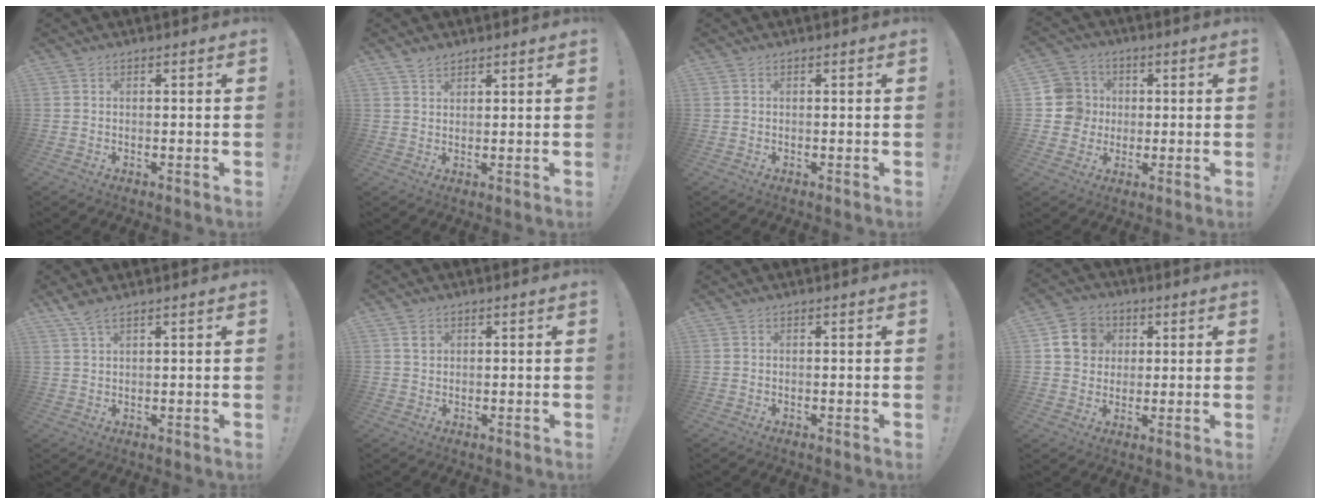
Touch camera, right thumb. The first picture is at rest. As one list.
[{"total": 2.9, "force": [2.4, 1.3, 0.8], "torque": [-0.005, -0.018, 0.043]}, {"total": 0.0}, {"total": 9.7, "force": [0.4, 9.5, 1.9], "torque": [-0.021, 0.005, 0.014]}, {"total": 3.6, "force": [2.8, 0.6, 2.2], "torque": [-0.051, -0.012, 0.051]}, {"total": 2.4, "force": [1.1, 2.1, 0.5], "torque": [0.010, -0.007, 0.016]}, {"total": 0.0}, {"total": 10.7, "force": [3.1, 9.4, 3.9], "torque": [-0.057, 0.002, 0.067]}]